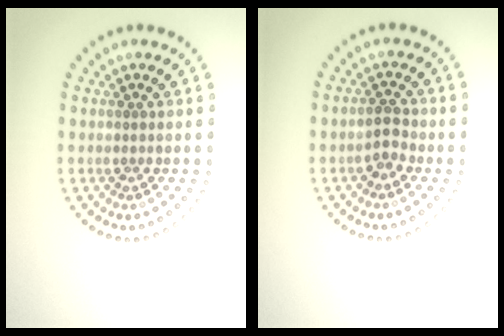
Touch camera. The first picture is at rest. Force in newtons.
{"total": 1.9, "press": 1.8, "slide": 0.6}